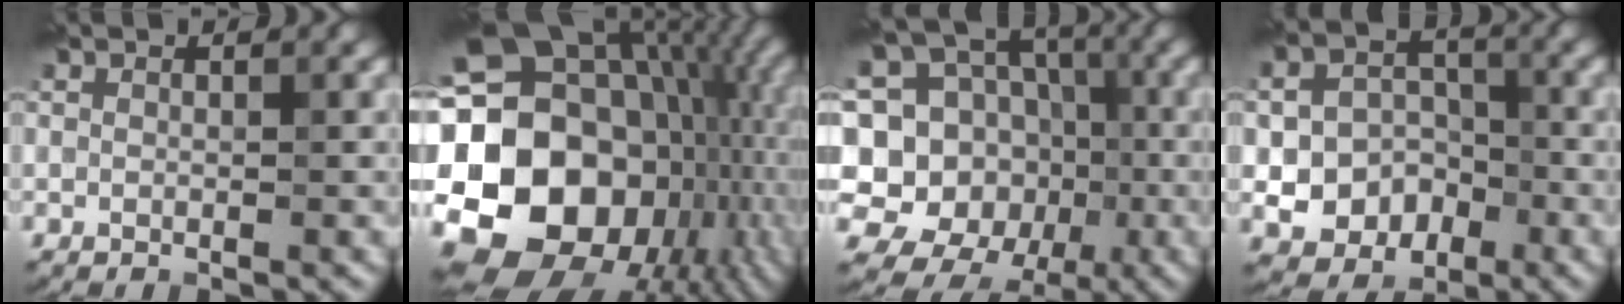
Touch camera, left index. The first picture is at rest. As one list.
[{"total": 22.0, "force": [-2.3, 17.8, 12.6], "torque": [-0.230, -0.010, -0.050]}, {"total": 15.6, "force": [-0.7, 13.6, 7.5], "torque": [-0.173, 0.028, 0.002]}, {"total": 7.3, "force": [-2.6, 6.1, 2.9], "torque": [-0.032, -0.004, -0.057]}]